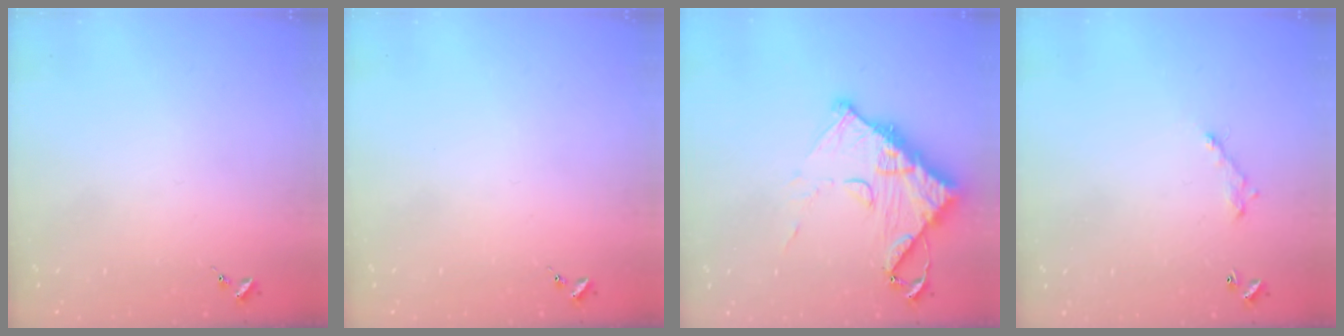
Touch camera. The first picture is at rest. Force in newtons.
{"total": 0.0}
{"total": 14.0, "press": 13.9, "slide": 1.3}
{"total": 5.2, "press": 5.2, "slide": 0.2}